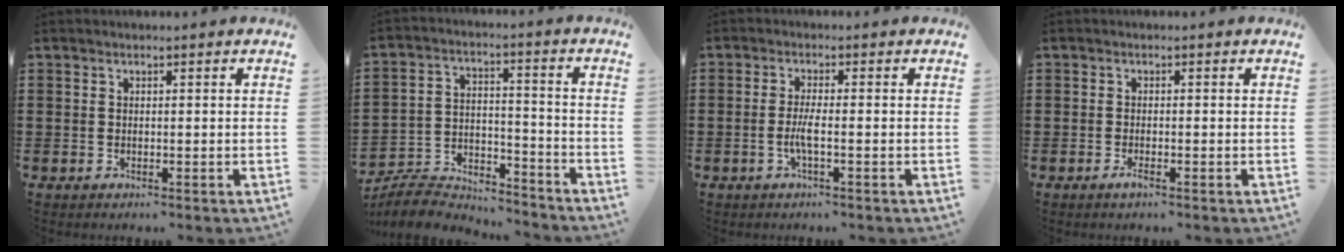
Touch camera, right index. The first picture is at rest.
{"total": 7.1, "force": [-6.7, 1.7, 1.4], "torque": [-0.037, 0.009, -0.135]}
{"total": 2.9, "force": [-1.0, 0.2, 2.7], "torque": [-0.070, -0.009, -0.026]}
{"total": 1.3, "force": [-0.7, 0.2, 1.0], "torque": [-0.026, -0.007, -0.015]}